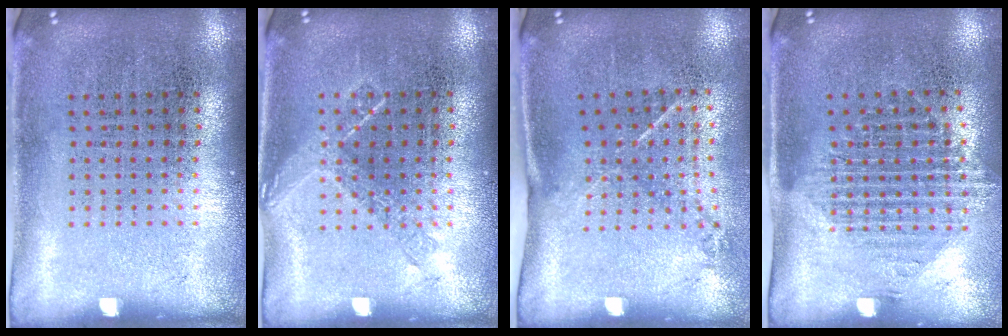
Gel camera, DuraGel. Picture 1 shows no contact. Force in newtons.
{"total": 0.8, "press": 0.8, "slide": 0.3}
{"total": 1.5, "press": 1.0, "slide": 1.1}
{"total": 1.5, "press": 1.2, "slide": 0.9}